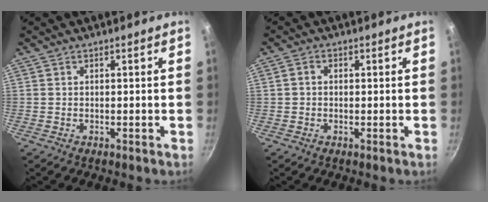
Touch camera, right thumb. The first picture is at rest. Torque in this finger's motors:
{"motor_torque": [-0.09, -0.18, -0.33, 0.21, -0.01]}